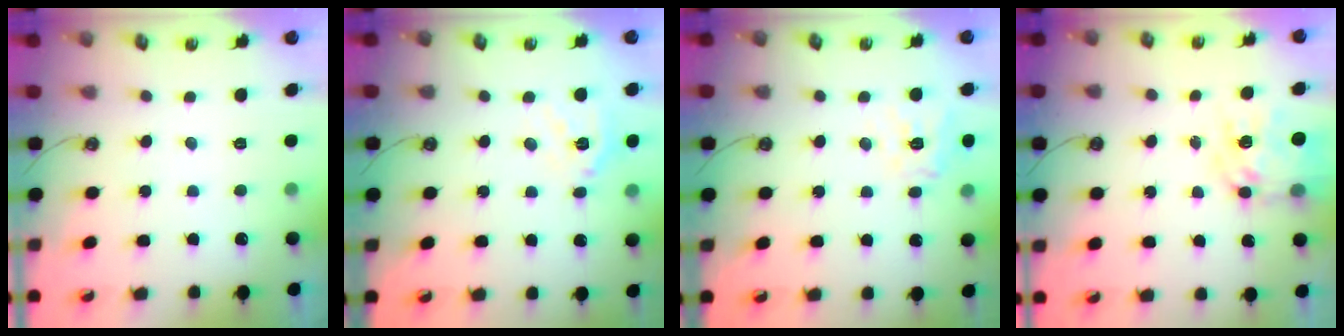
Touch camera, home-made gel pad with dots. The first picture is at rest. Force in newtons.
{"total": 13.9, "press": 13.8, "slide": 2.0}
{"total": 12.5, "press": 12.4, "slide": 1.4}
{"total": 11.9, "press": 11.8, "slide": 1.0}